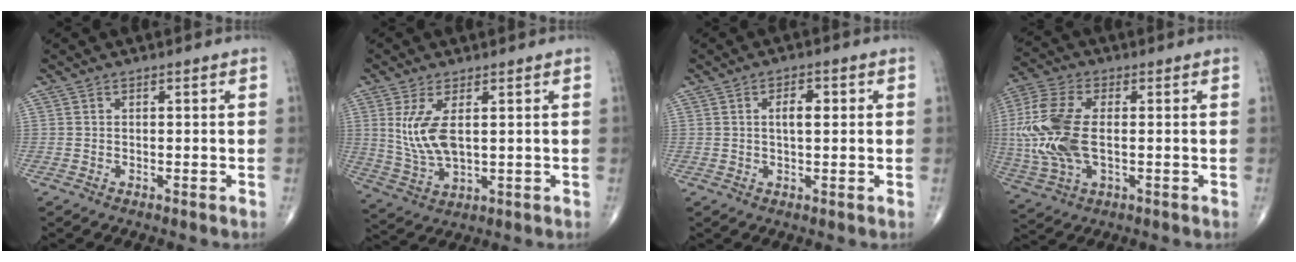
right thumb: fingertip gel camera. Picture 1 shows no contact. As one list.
[{"total": 8.6, "force": [1.9, 3.7, 7.5], "torque": [-0.164, -0.014, 0.051]}, {"total": 3.7, "force": [0.7, 1.6, 3.3], "torque": [-0.052, 0.003, 0.010]}, {"total": 16.0, "force": [0.1, 8.6, 13.5], "torque": [-0.329, 0.001, 0.004]}]